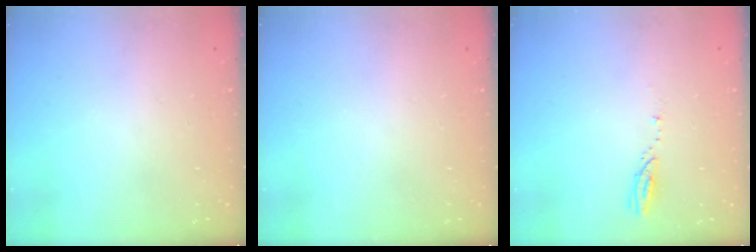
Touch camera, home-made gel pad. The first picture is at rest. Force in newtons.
{"total": 0.0}
{"total": 2.9, "press": 2.9, "slide": 0.2}